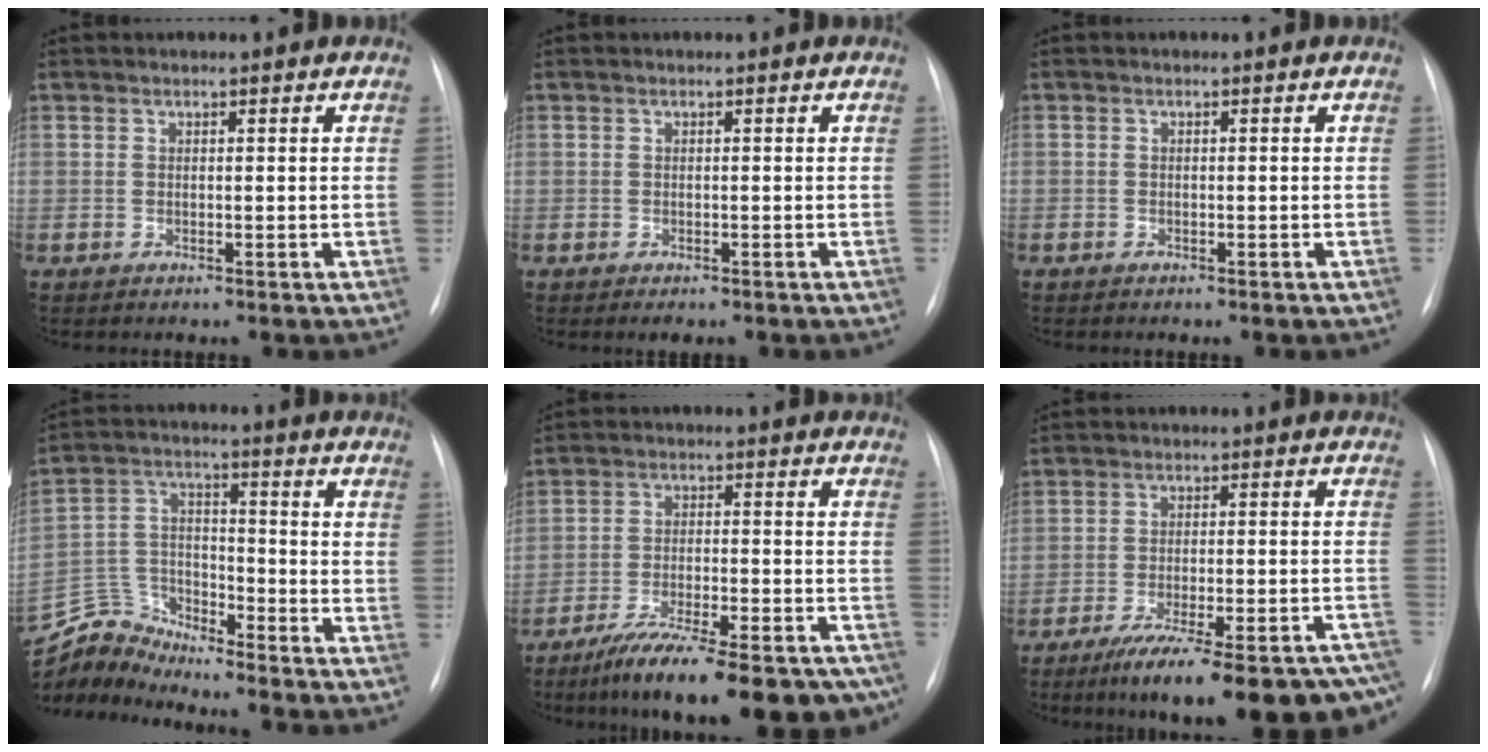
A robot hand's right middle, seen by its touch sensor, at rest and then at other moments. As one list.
[{"total": 1.6, "force": [-1.1, 0.9, 0.8], "torque": [-0.009, 0.000, -0.010]}, {"total": 0.7, "force": [-0.5, 0.5, 0.0], "torque": [-0.004, 0.004, -0.008]}, {"total": 8.9, "force": [-8.9, 0.2, -1.1], "torque": [0.018, 0.028, -0.173]}, {"total": 21.1, "force": [-16.7, 4.9, 11.9], "torque": [-0.128, 0.000, -0.242]}, {"total": 23.6, "force": [-18.4, 3.8, 14.2], "torque": [-0.133, 0.000, -0.249]}]